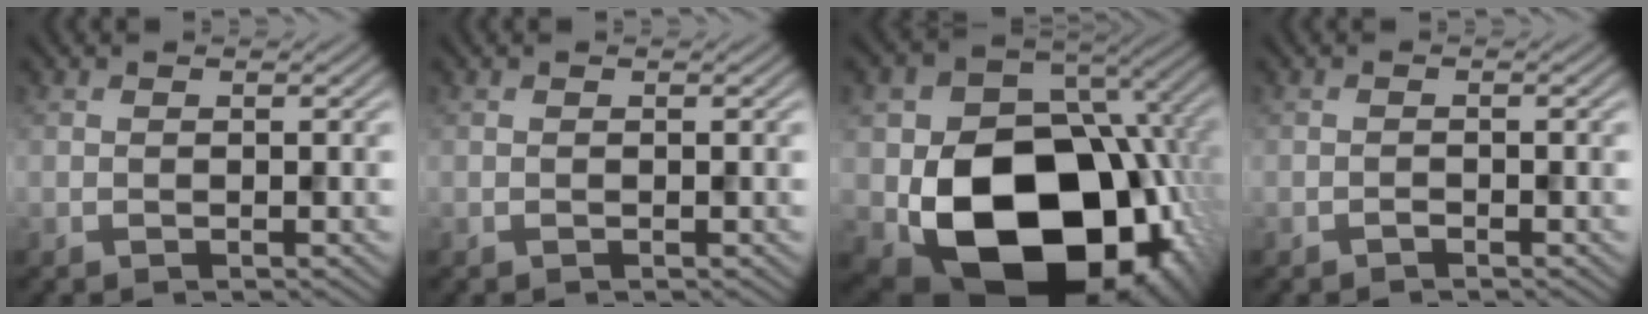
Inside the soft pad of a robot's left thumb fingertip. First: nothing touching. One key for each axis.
{"total": 0.0}
{"total": 19.4, "fx": -4.9, "fy": 14.4, "fz": 12.1, "tx": -0.176, "ty": -0.062, "tz": -0.051}
{"total": 0.5, "fx": -0.5, "fy": 0.1, "fz": 0.2, "tx": -0.001, "ty": 0.002, "tz": -0.010}